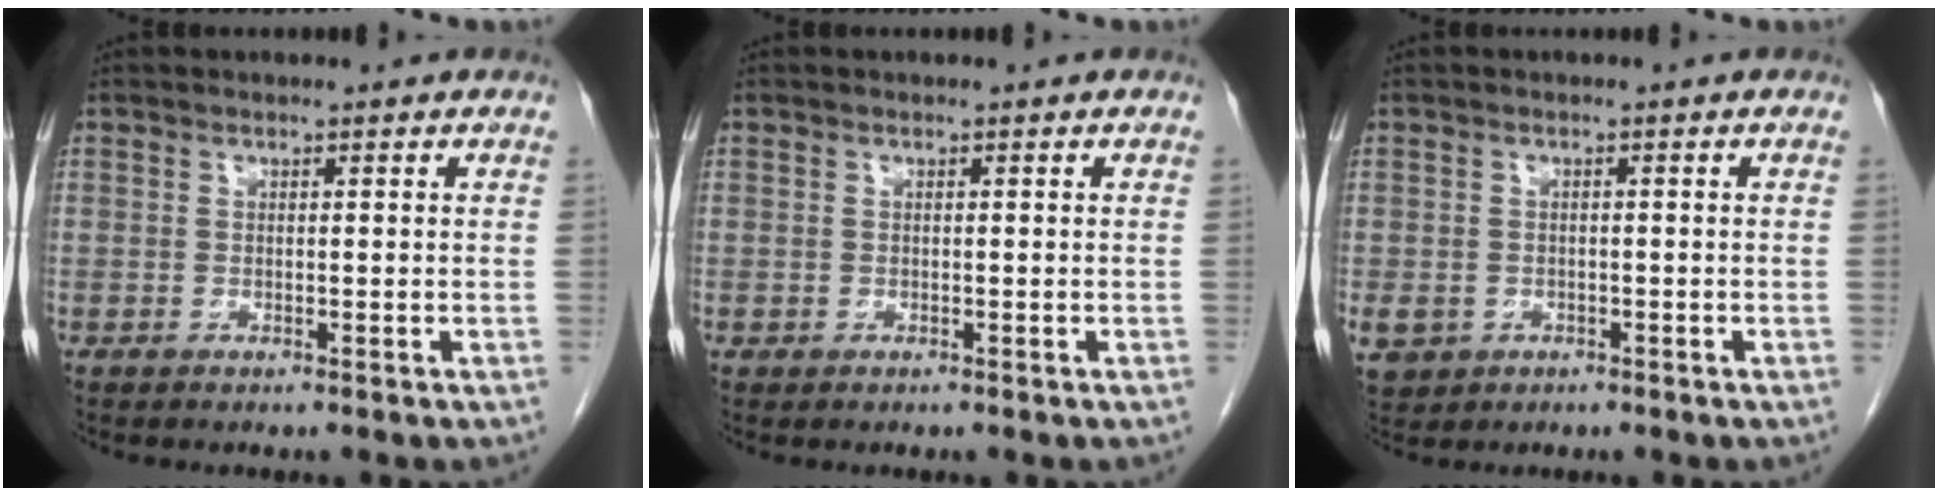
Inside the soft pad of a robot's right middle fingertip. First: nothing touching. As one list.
[{"total": 0.0}, {"total": 7.9, "force": [-3.2, 6.7, 2.8], "torque": [-0.089, -0.003, -0.042]}]